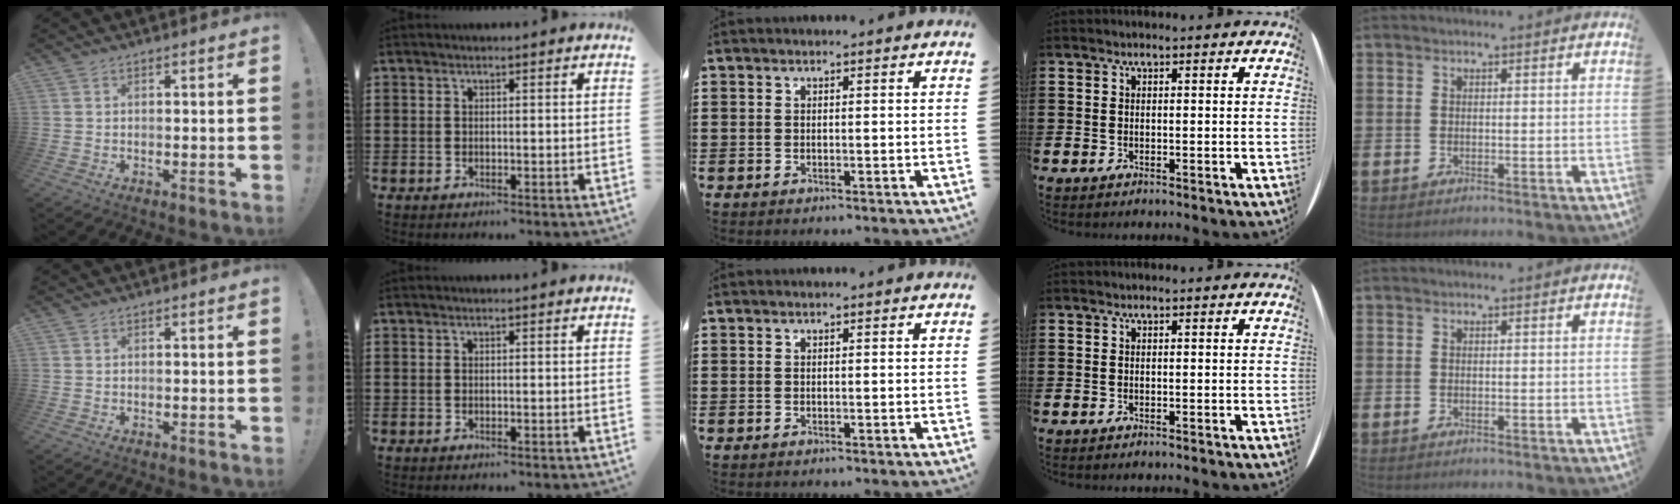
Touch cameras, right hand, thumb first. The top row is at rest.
{}